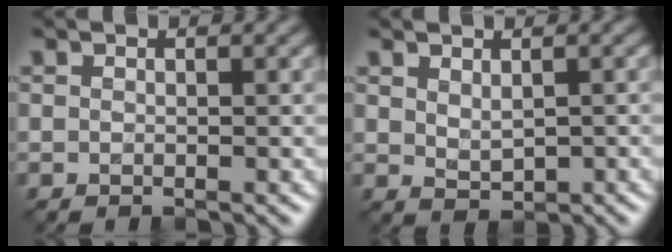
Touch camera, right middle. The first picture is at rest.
{"total": 1.5, "force": [0.7, 0.8, 1.1], "torque": [-0.022, -0.003, 0.022]}